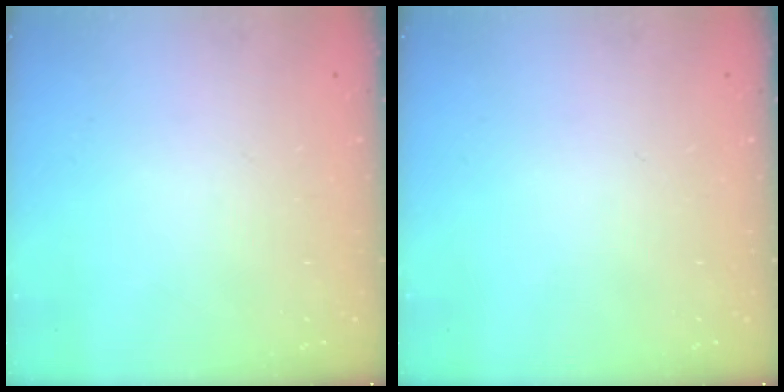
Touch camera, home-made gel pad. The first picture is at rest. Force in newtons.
{"total": 0.0}